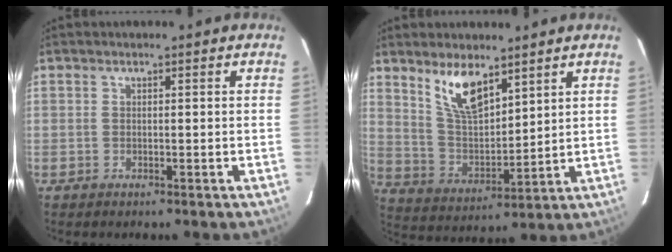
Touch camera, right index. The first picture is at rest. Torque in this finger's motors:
{"motor_torque": [0.33, 0.33, 0.49, 0.07]}